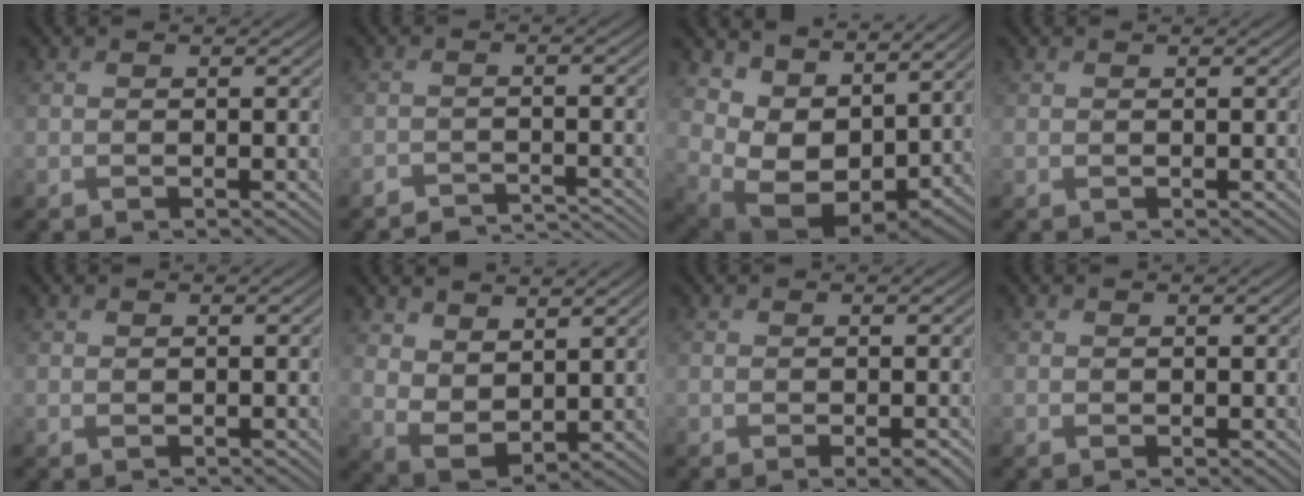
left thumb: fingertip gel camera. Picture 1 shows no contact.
{"total": 4.0, "force": [-3.9, 0.4, 0.8], "torque": [-0.015, -0.002, -0.063]}
{"total": 10.5, "force": [5.2, 6.5, 6.5], "torque": [-0.161, -0.016, 0.102]}
{"total": 0.0}
{"total": 0.6, "force": [0.5, 0.3, 0.2], "torque": [-0.007, -0.002, 0.010]}
{"total": 6.5, "force": [3.6, 3.7, 4.0], "torque": [-0.099, -0.010, 0.078]}
{"total": 1.4, "force": [-0.3, 0.4, 1.3], "torque": [-0.021, -0.005, -0.004]}
{"total": 0.8, "force": [0.4, 0.4, 0.5], "torque": [-0.009, -0.002, 0.008]}